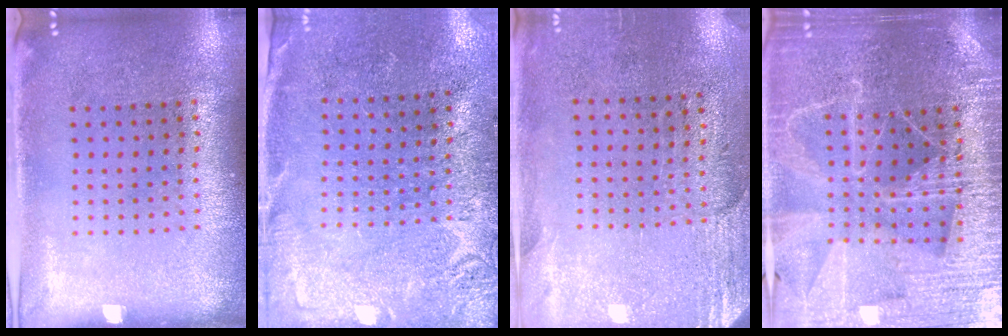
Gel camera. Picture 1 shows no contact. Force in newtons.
{"total": 2.8, "press": 2.6, "slide": 0.9}
{"total": 2.8, "press": 2.5, "slide": 1.2}
{"total": 4.8, "press": 4.3, "slide": 2.1}